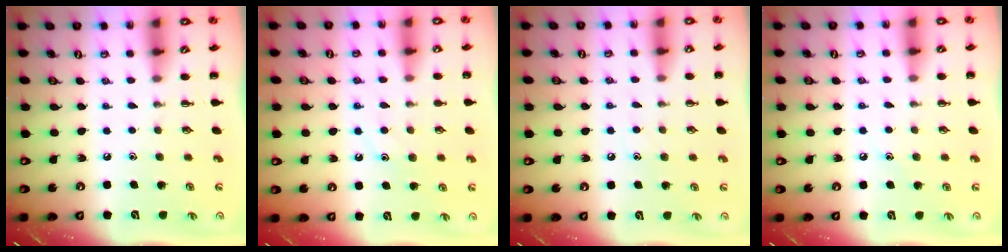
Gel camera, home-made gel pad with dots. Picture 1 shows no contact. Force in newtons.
{"total": 9.6, "press": 9.6, "slide": 0.9}
{"total": 6.3, "press": 6.1, "slide": 1.7}
{"total": 6.2, "press": 5.9, "slide": 1.8}